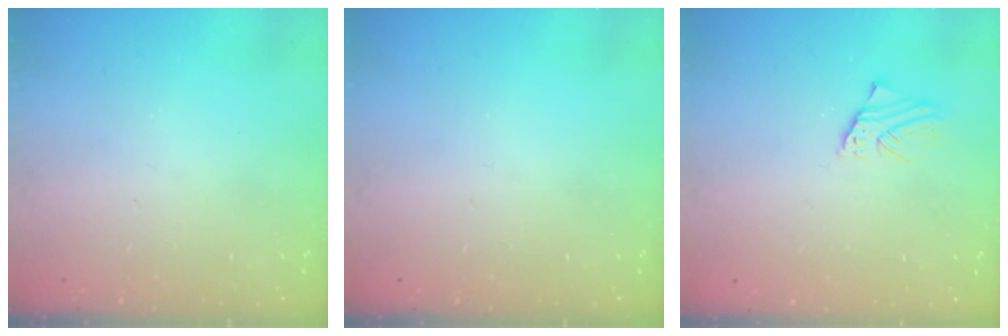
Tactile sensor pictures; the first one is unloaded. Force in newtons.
{"total": 0.0}
{"total": 1.9, "press": 1.9, "slide": 0.2}